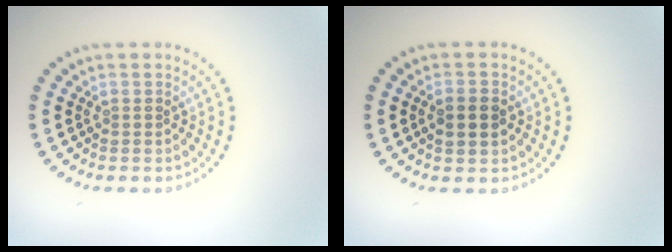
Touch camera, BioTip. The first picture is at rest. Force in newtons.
{"total": 2.3, "press": 2.3, "slide": 0.2}